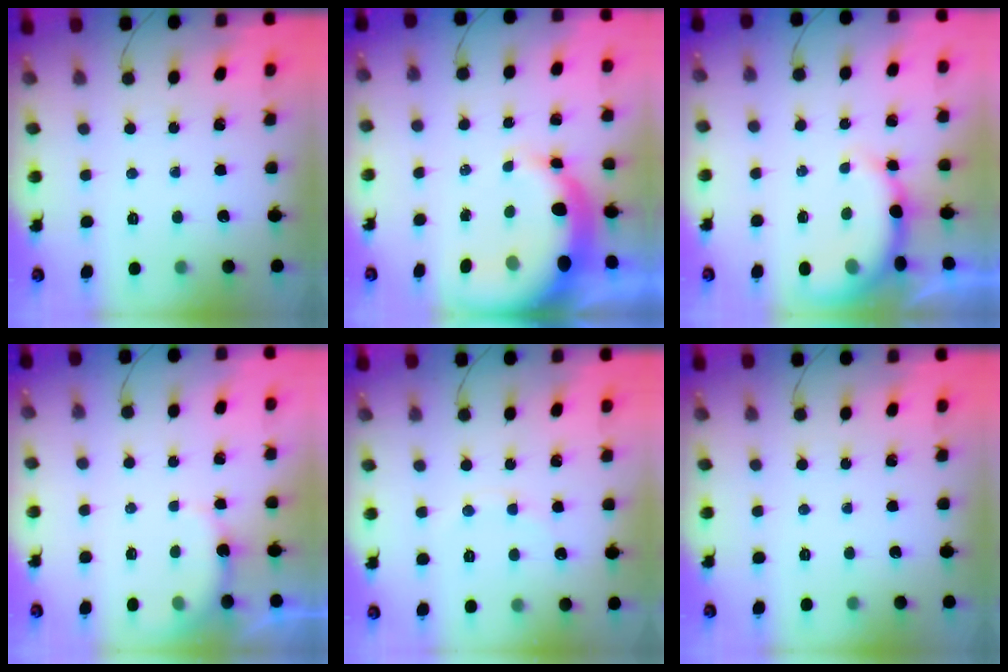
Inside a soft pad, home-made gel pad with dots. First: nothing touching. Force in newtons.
{"total": 12.5, "press": 12.3, "slide": 2.5}
{"total": 7.9, "press": 7.7, "slide": 1.4}
{"total": 3.4, "press": 3.3, "slide": 0.8}
{"total": 5.6, "press": 5.4, "slide": 1.7}
{"total": 0.0}